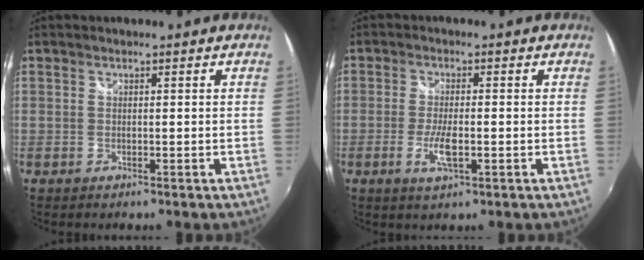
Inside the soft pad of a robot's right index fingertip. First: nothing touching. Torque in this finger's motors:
{"motor_torque": [0.17, 0.05, 0.14, 0.05]}